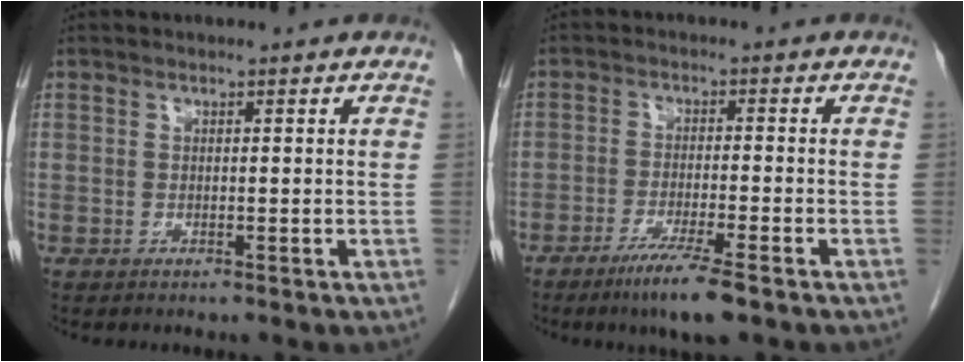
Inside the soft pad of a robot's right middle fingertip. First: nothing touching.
{"total": 7.0, "force": [-4.6, -0.1, 5.3], "torque": [-0.094, -0.019, -0.080]}